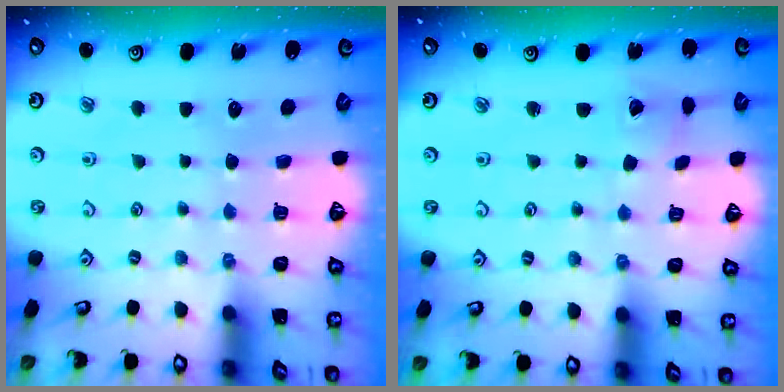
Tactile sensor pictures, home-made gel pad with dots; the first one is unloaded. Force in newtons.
{"total": 1.8, "press": 1.8, "slide": 0.2}